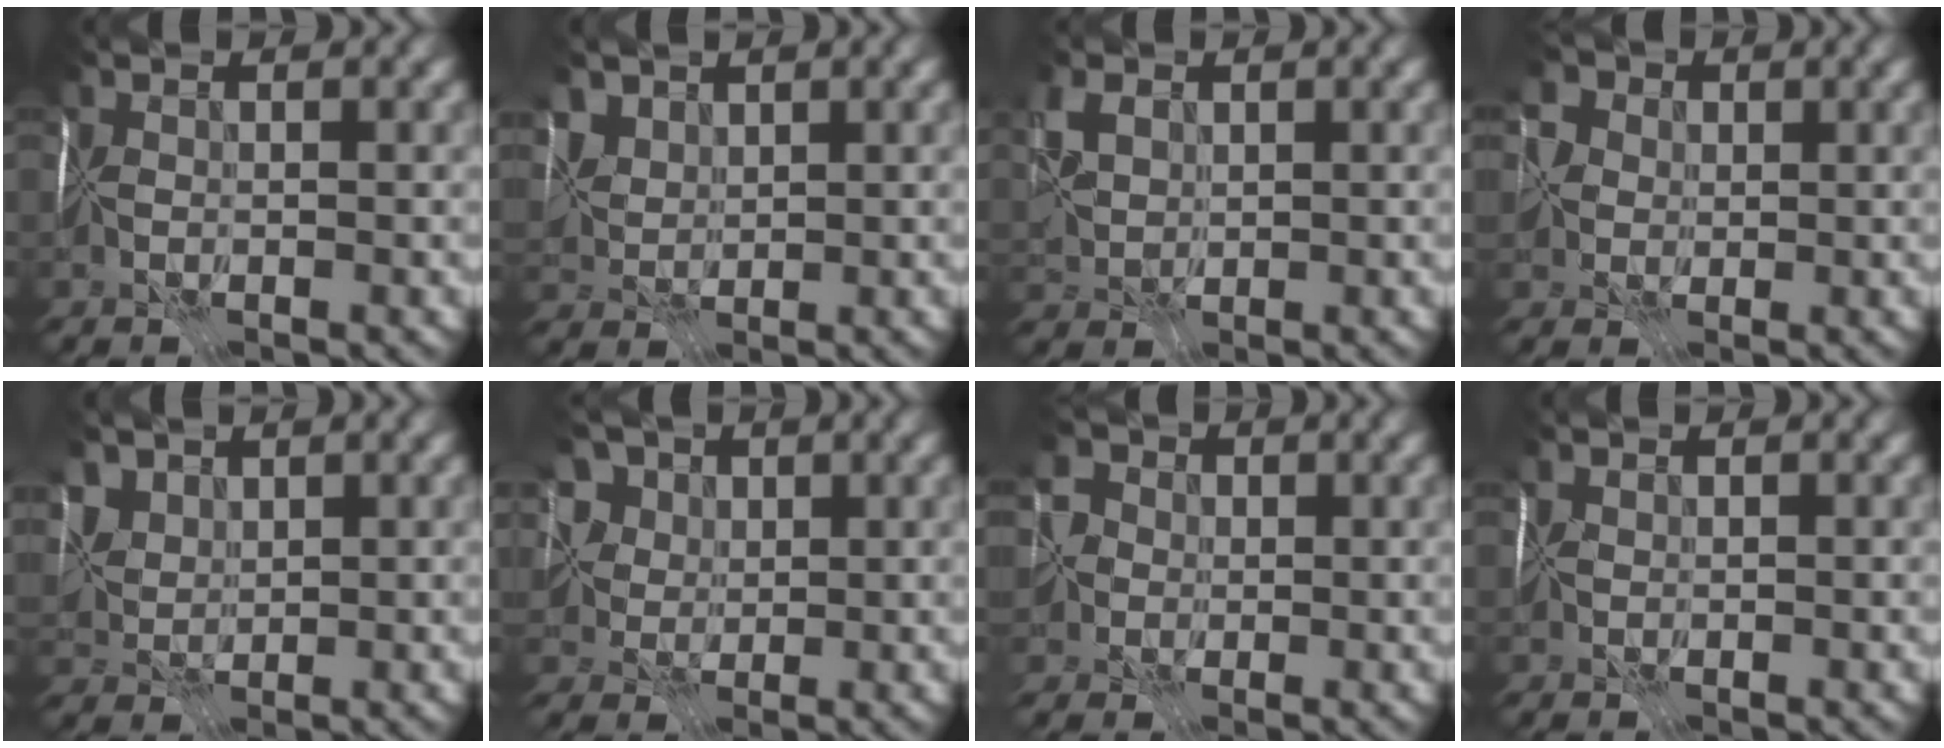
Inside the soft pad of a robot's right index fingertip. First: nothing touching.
{"total": 2.8, "force": [2.3, 1.3, 1.0], "torque": [-0.030, 0.002, 0.044]}
{"total": 2.7, "force": [1.3, 1.7, 1.7], "torque": [-0.044, 0.004, 0.026]}
{"total": 3.7, "force": [1.1, 3.2, 1.4], "torque": [-0.024, 0.015, 0.005]}
{"total": 3.2, "force": [2.4, 1.7, 1.3], "torque": [-0.042, 0.004, 0.048]}
{"total": 7.0, "force": [4.0, 4.9, 3.0], "torque": [-0.053, 0.011, 0.059]}
{"total": 3.5, "force": [0.2, 3.2, 1.4], "torque": [-0.017, 0.008, -0.006]}
{"total": 0.7, "force": [0.7, 0.0, -0.1], "torque": [0.003, 0.004, 0.013]}